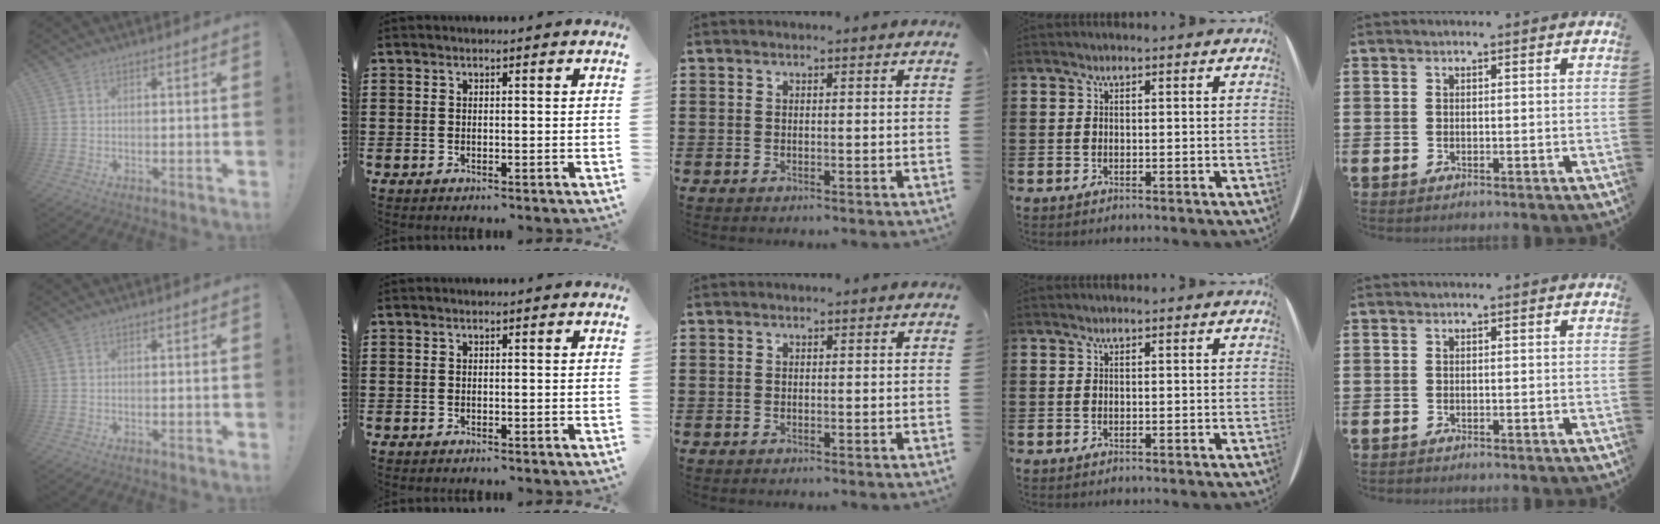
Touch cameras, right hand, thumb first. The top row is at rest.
{}